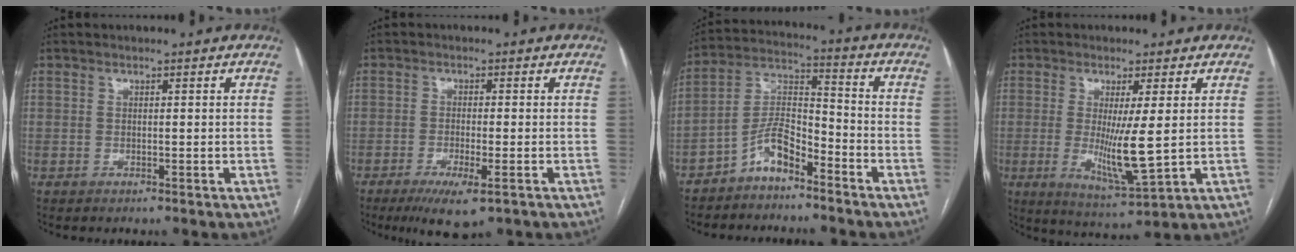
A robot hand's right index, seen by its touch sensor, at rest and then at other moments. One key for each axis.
{"total": 6.6, "fx": -3.7, "fy": 1.2, "fz": 5.4, "tx": -0.093, "ty": -0.018, "tz": -0.058}
{"total": 7.5, "fx": -5.3, "fy": 2.6, "fz": 4.7, "tx": -0.100, "ty": 0.019, "tz": -0.103}
{"total": 8.5, "fx": 0.0, "fy": 0.4, "fz": 8.5, "tx": -0.162, "ty": -0.031, "tz": 0.003}